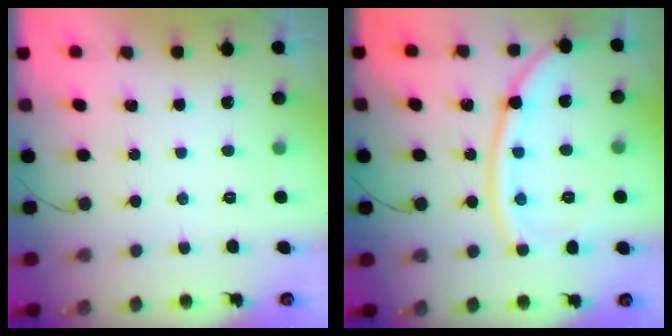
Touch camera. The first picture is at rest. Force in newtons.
{"total": 14.0, "press": 13.9, "slide": 1.1}